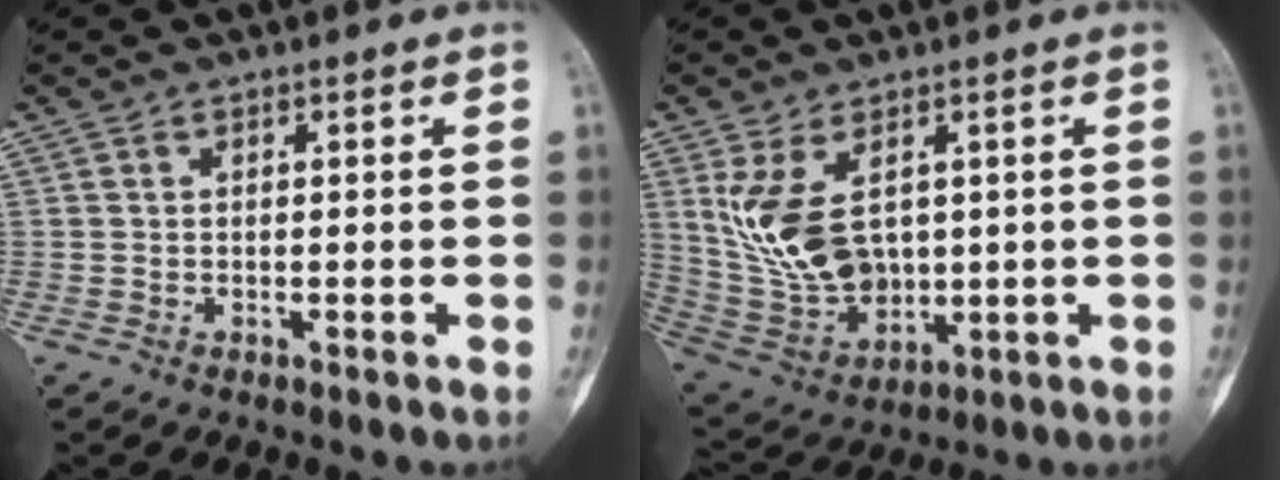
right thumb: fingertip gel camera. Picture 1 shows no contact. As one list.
[{"total": 12.7, "force": [3.2, 7.8, 9.4], "torque": [-0.171, -0.017, 0.085]}]